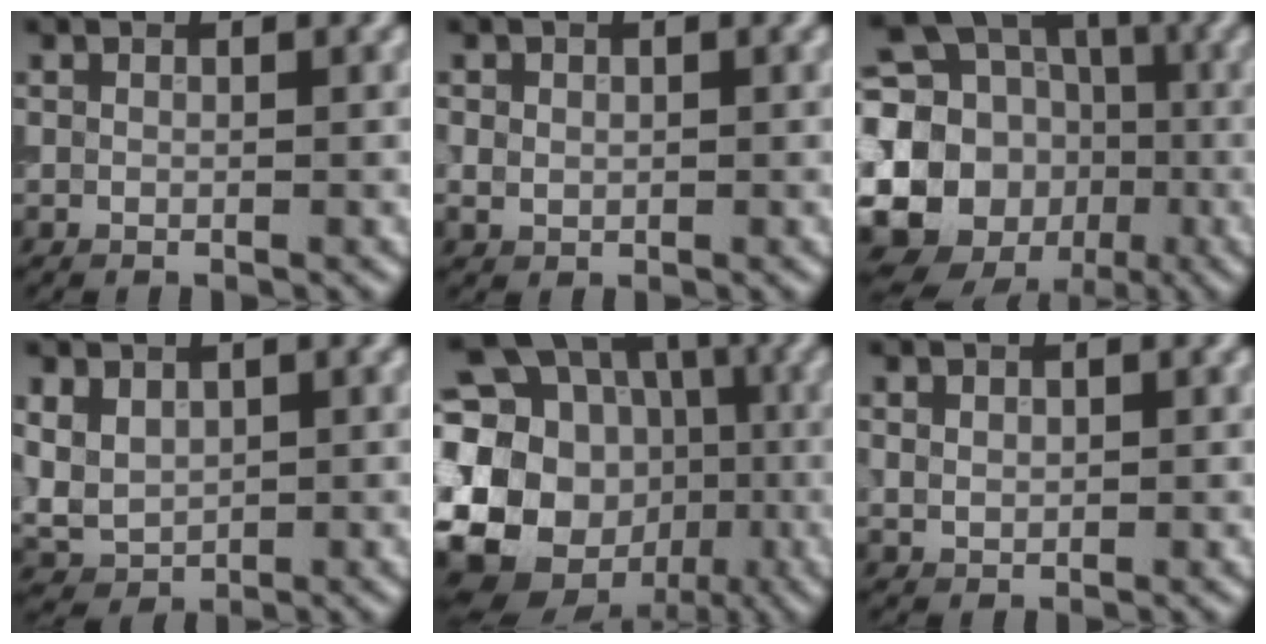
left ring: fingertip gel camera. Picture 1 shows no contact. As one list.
[{"total": 1.2, "force": [0.2, 1.1, 0.5], "torque": [-0.006, -0.002, 0.004]}, {"total": 14.8, "force": [-1.0, 13.1, 7.0], "torque": [-0.157, -0.014, -0.030]}, {"total": 3.6, "force": [1.1, 2.8, 2.0], "torque": [-0.047, -0.003, 0.025]}, {"total": 20.8, "force": [-2.6, 18.0, 10.1], "torque": [-0.216, -0.004, -0.071]}, {"total": 1.1, "force": [0.4, 0.9, 0.5], "torque": [-0.010, -0.001, 0.009]}]